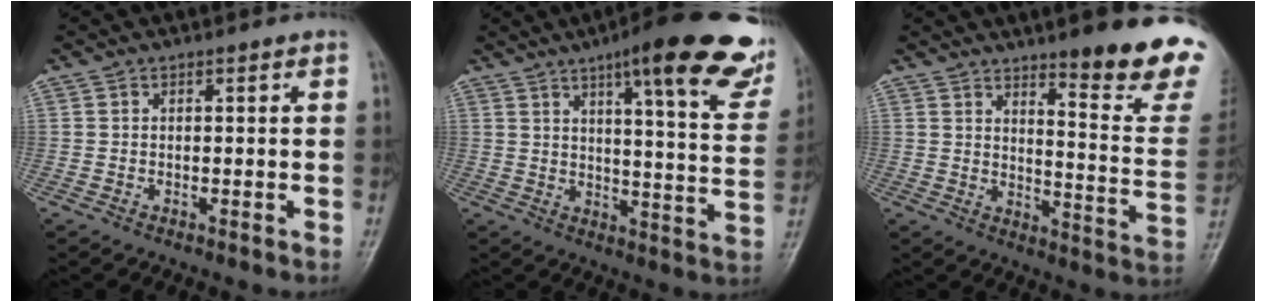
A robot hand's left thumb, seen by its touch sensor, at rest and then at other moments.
{"total": 24.2, "force": [15.0, 5.2, 18.2], "torque": [-0.212, -0.048, 0.188]}
{"total": 17.3, "force": [12.4, 2.9, 11.7], "torque": [-0.112, -0.096, 0.163]}